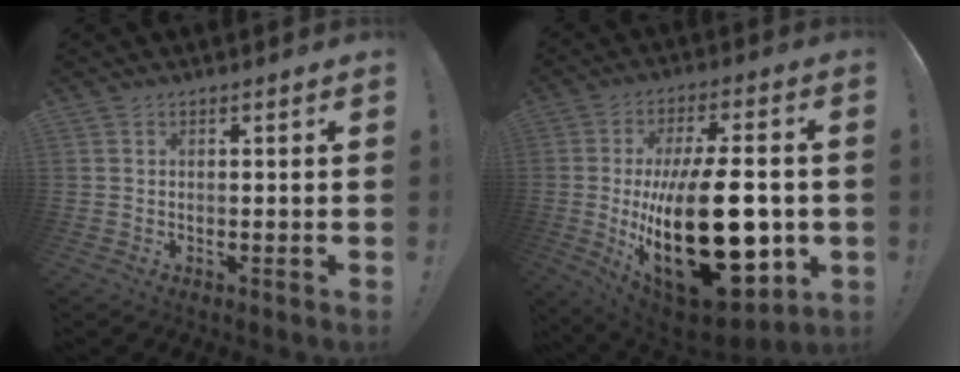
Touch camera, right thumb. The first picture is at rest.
{"total": 33.5, "force": [-3.9, 15.2, 29.6], "torque": [-0.526, 0.005, -0.045]}